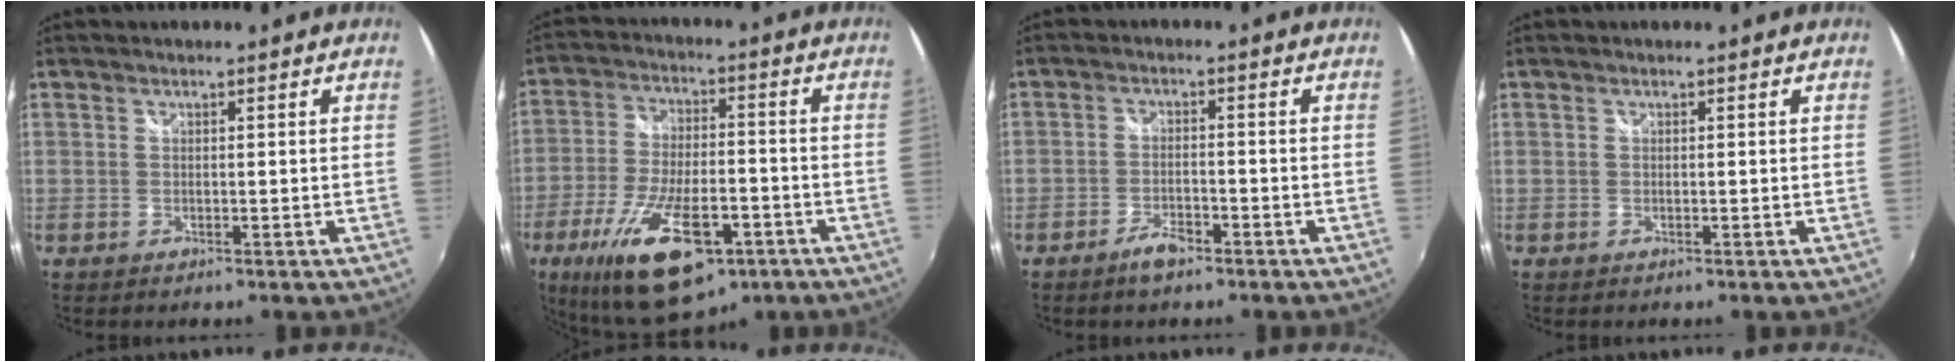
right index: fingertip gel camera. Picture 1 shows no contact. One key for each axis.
{"total": 20.0, "fx": -10.4, "fy": 8.3, "fz": 15.0, "tx": -0.296, "ty": -0.036, "tz": -0.164}
{"total": 4.0, "fx": -2.9, "fy": 1.2, "fz": 2.4, "tx": -0.058, "ty": -0.002, "tz": -0.053}
{"total": 0.0}